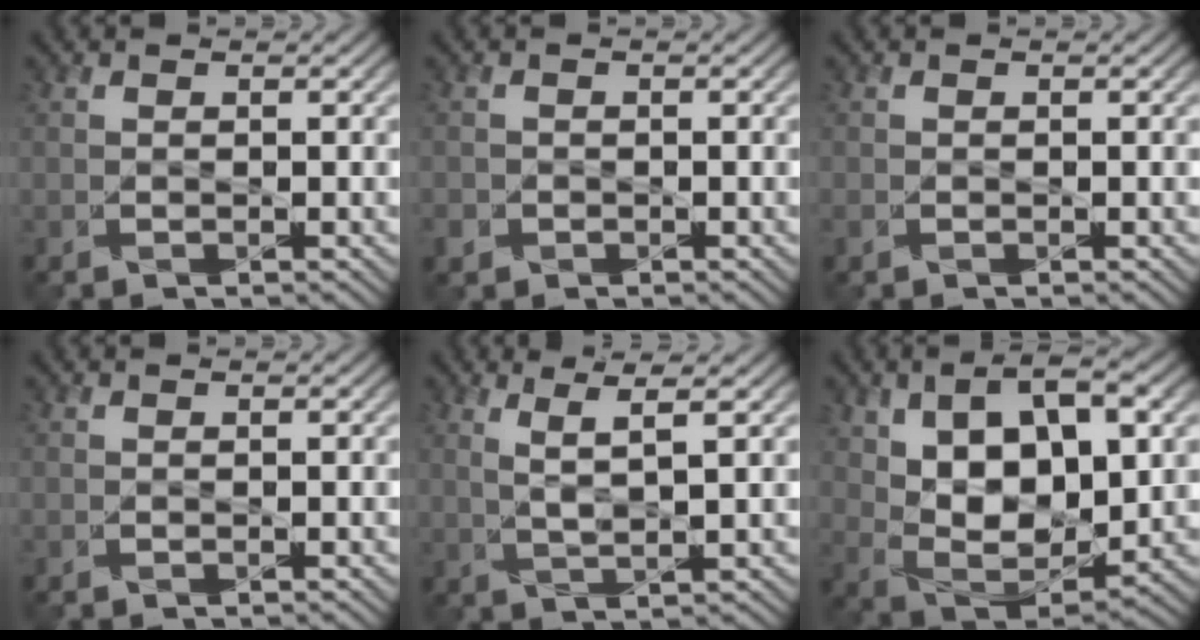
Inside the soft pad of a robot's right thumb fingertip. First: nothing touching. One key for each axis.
{"total": 1.3, "fx": -0.7, "fy": 1.2, "fz": 0.0, "tx": 0.000, "ty": -0.009, "tz": -0.015}
{"total": 0.0}
{"total": 0.0}
{"total": 3.9, "fx": 1.8, "fy": 0.3, "fz": 3.4, "tx": -0.076, "ty": 0.001, "tz": 0.040}
{"total": 14.6, "fx": 4.6, "fy": 8.1, "fz": 11.2, "tx": -0.208, "ty": -0.010, "tz": 0.092}